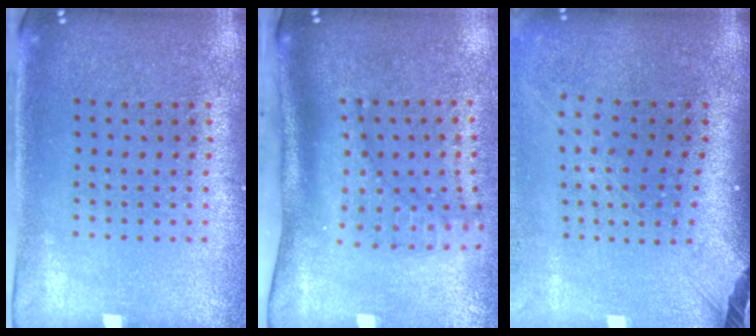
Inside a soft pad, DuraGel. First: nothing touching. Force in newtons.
{"total": 2.1, "press": 1.5, "slide": 1.5}
{"total": 2.6, "press": 1.8, "slide": 1.8}